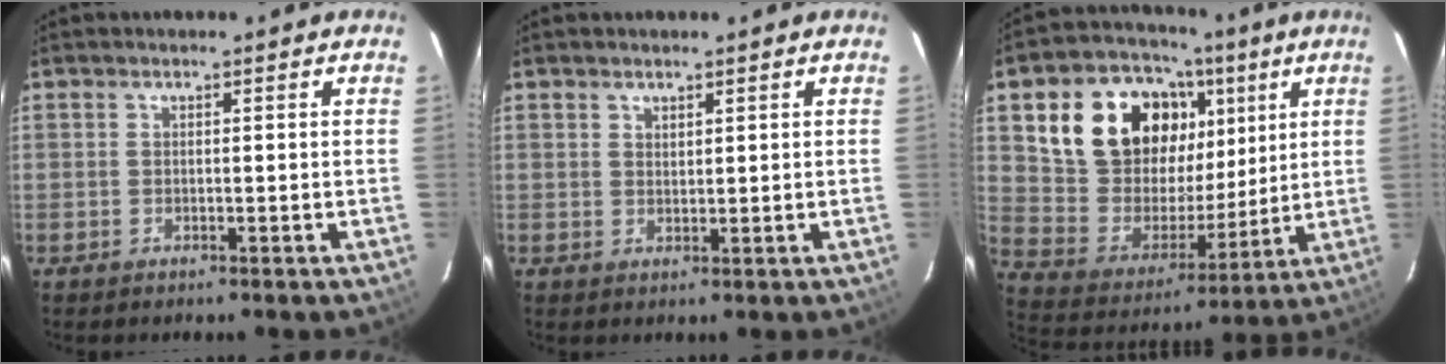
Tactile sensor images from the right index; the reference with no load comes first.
{"total": 1.3, "force": [1.1, 0.7, 0.3], "torque": [-0.003, 0.001, 0.019]}
{"total": 20.9, "force": [8.8, 15.4, 11.2], "torque": [-0.240, 0.040, 0.175]}